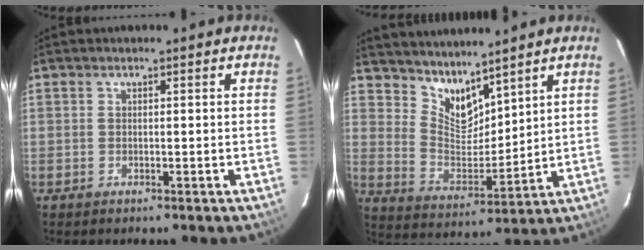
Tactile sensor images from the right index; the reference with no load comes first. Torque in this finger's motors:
{"motor_torque": [-0.01, 0.33, 0.04, 0.00]}